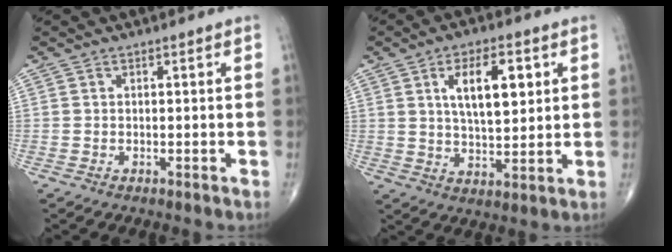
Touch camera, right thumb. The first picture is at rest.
{"total": 10.8, "force": [3.4, 4.7, 9.1], "torque": [-0.130, -0.015, 0.060]}